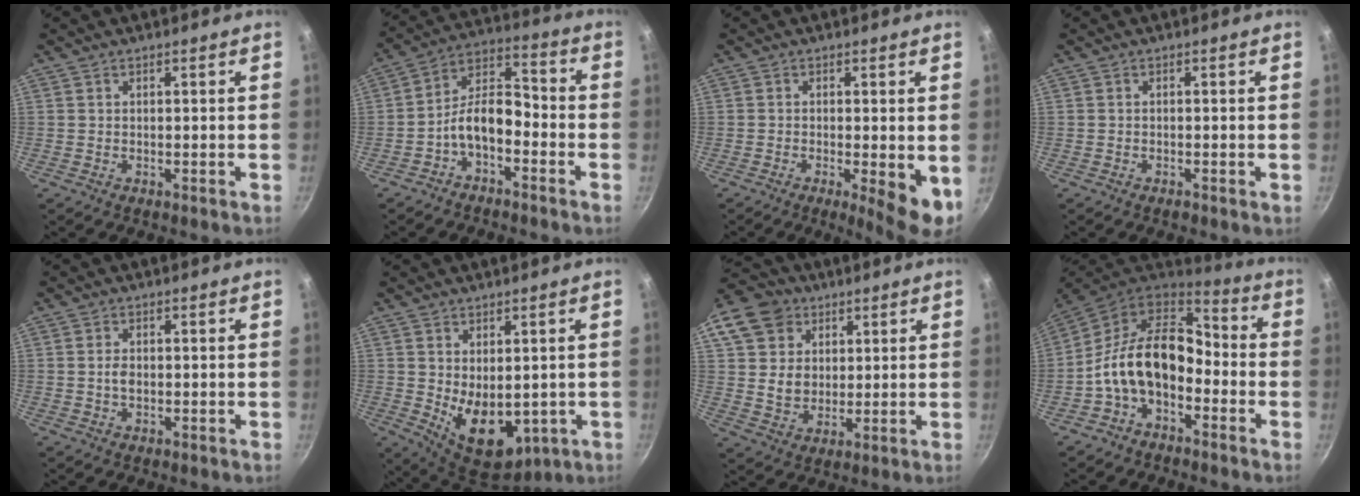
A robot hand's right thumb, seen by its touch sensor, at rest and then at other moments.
{"total": 9.3, "force": [-4.1, 5.0, 6.6], "torque": [-0.105, 0.061, -0.084]}
{"total": 6.9, "force": [-1.4, 1.7, 6.6], "torque": [-0.087, -0.011, -0.015]}
{"total": 0.7, "force": [-0.5, 0.2, 0.5], "torque": [-0.011, 0.004, -0.009]}
{"total": 1.9, "force": [-0.2, 1.2, 1.5], "torque": [-0.027, 0.005, -0.005]}
{"total": 11.9, "force": [-1.0, 7.6, 9.1], "torque": [-0.111, -0.023, 0.011]}
{"total": 15.7, "force": [6.5, 12.7, 6.7], "torque": [-0.123, 0.007, 0.119]}
{"total": 15.6, "force": [-3.6, 10.2, 11.2], "torque": [-0.172, 0.056, -0.083]}